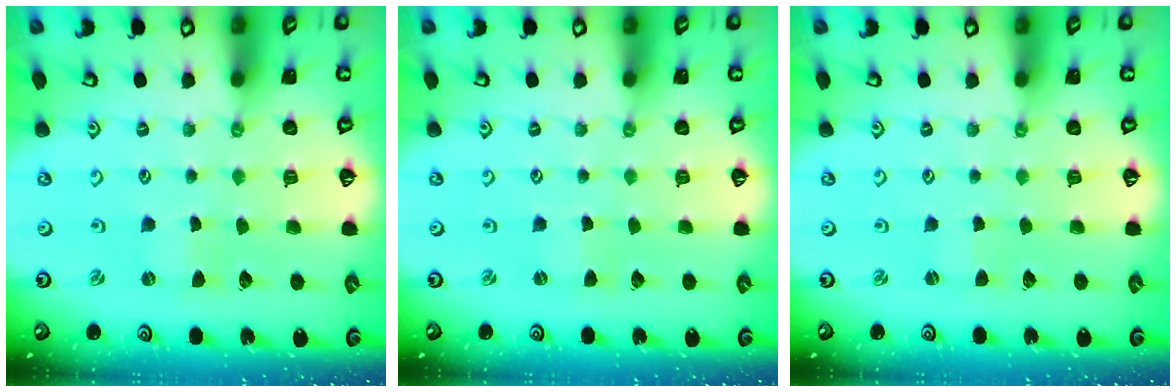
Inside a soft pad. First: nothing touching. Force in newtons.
{"total": 0.0}
{"total": 0.0}